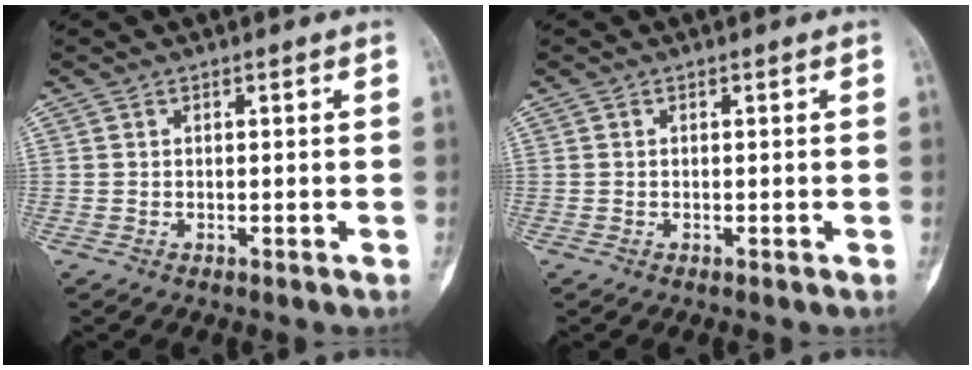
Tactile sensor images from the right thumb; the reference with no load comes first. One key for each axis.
{"total": 0.0}